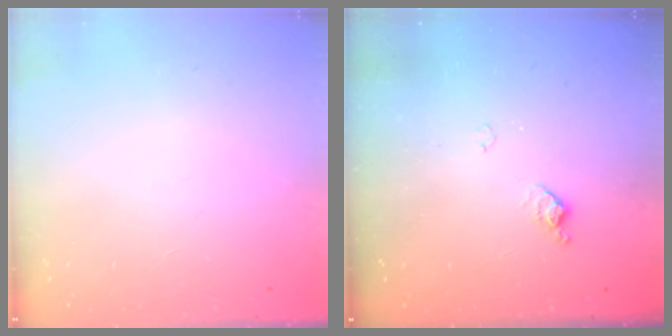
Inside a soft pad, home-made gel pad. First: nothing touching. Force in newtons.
{"total": 6.7, "press": 6.7, "slide": 0.8}